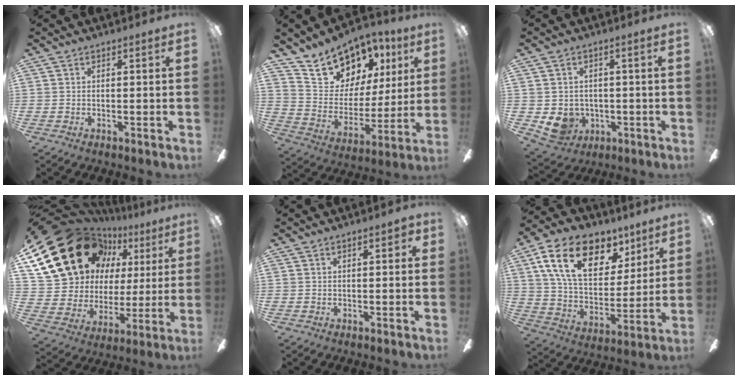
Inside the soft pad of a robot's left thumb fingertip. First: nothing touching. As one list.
[{"total": 15.0, "force": [11.6, 9.1, 2.8], "torque": [-0.068, -0.090, 0.219]}, {"total": 6.9, "force": [-1.2, 6.2, 2.6], "torque": [-0.072, 0.000, -0.020]}, {"total": 23.3, "force": [12.4, 15.8, 11.7], "torque": [-0.218, -0.067, 0.243]}, {"total": 2.2, "force": [1.0, 1.0, 1.7], "torque": [-0.019, -0.002, 0.013]}, {"total": 21.9, "force": [10.7, 13.1, 13.9], "torque": [-0.243, -0.036, 0.188]}]